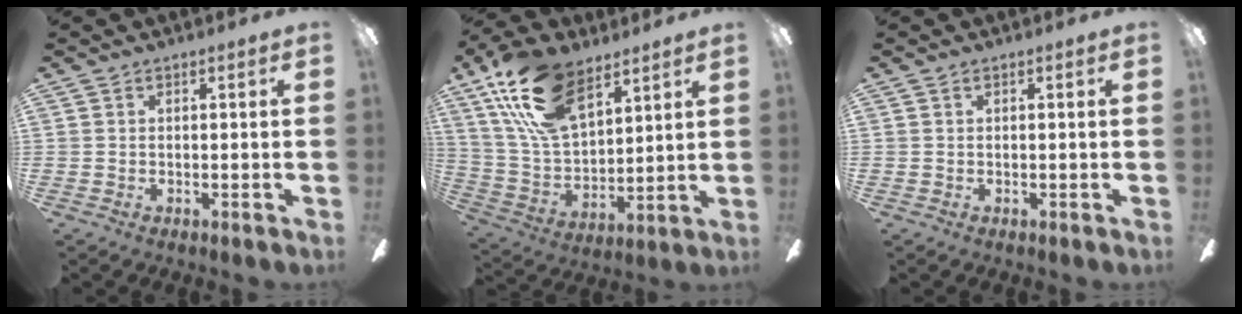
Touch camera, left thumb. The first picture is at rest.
{"total": 20.5, "force": [12.2, 10.7, 12.6], "torque": [-0.270, -0.045, 0.221]}
{"total": 0.0}